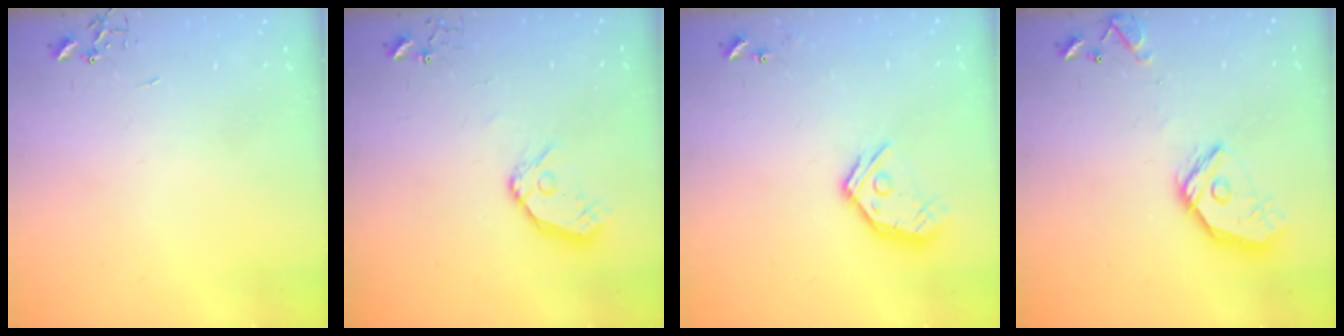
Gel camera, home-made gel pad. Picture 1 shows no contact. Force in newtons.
{"total": 9.9, "press": 9.8, "slide": 1.3}
{"total": 13.2, "press": 13.1, "slide": 1.6}
{"total": 14.6, "press": 14.4, "slide": 1.8}